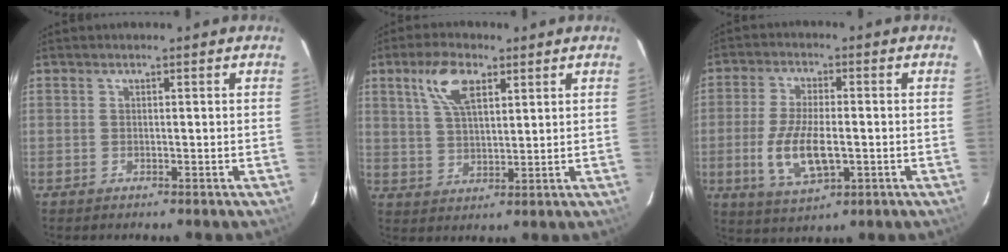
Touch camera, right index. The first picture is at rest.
{"total": 8.3, "force": [4.2, 3.7, 6.2], "torque": [-0.119, 0.016, 0.082]}
{"total": 10.5, "force": [-2.2, 4.3, 9.3], "torque": [-0.193, -0.010, -0.038]}